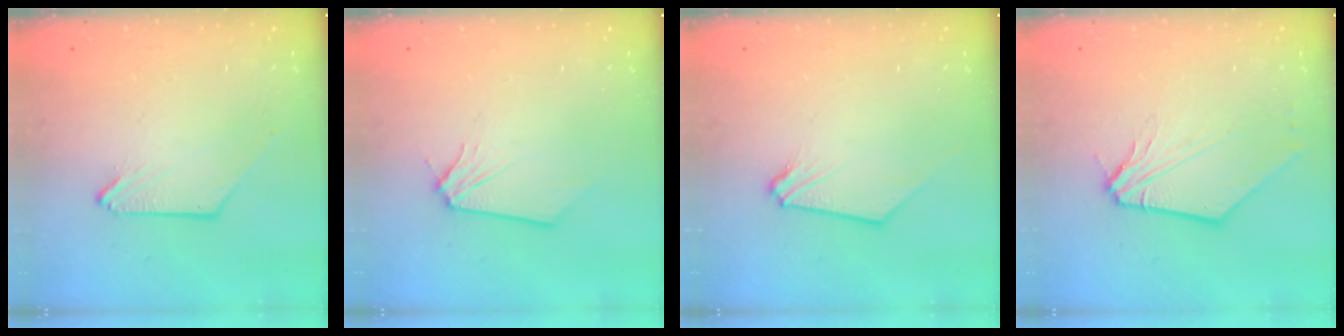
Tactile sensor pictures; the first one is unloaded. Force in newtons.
{"total": 0.0}
{"total": 0.0}
{"total": 8.5, "press": 8.4, "slide": 1.5}